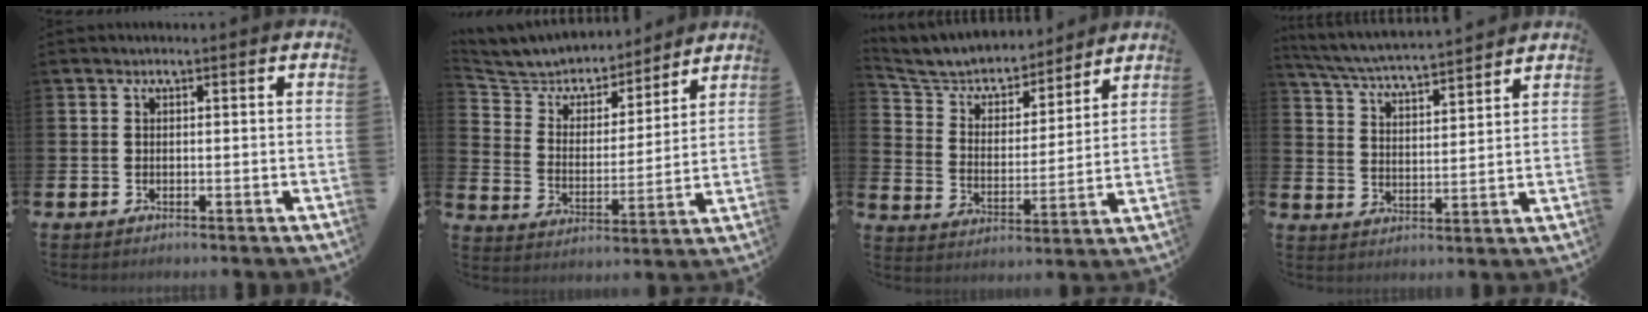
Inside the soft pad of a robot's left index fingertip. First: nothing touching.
{"total": 6.7, "force": [6.4, 2.1, 0.6], "torque": [-0.057, -0.047, 0.112]}
{"total": 6.8, "force": [6.4, 2.1, 1.1], "torque": [-0.064, -0.045, 0.110]}
{"total": 5.4, "force": [5.2, -0.1, 1.1], "torque": [-0.046, -0.043, 0.088]}